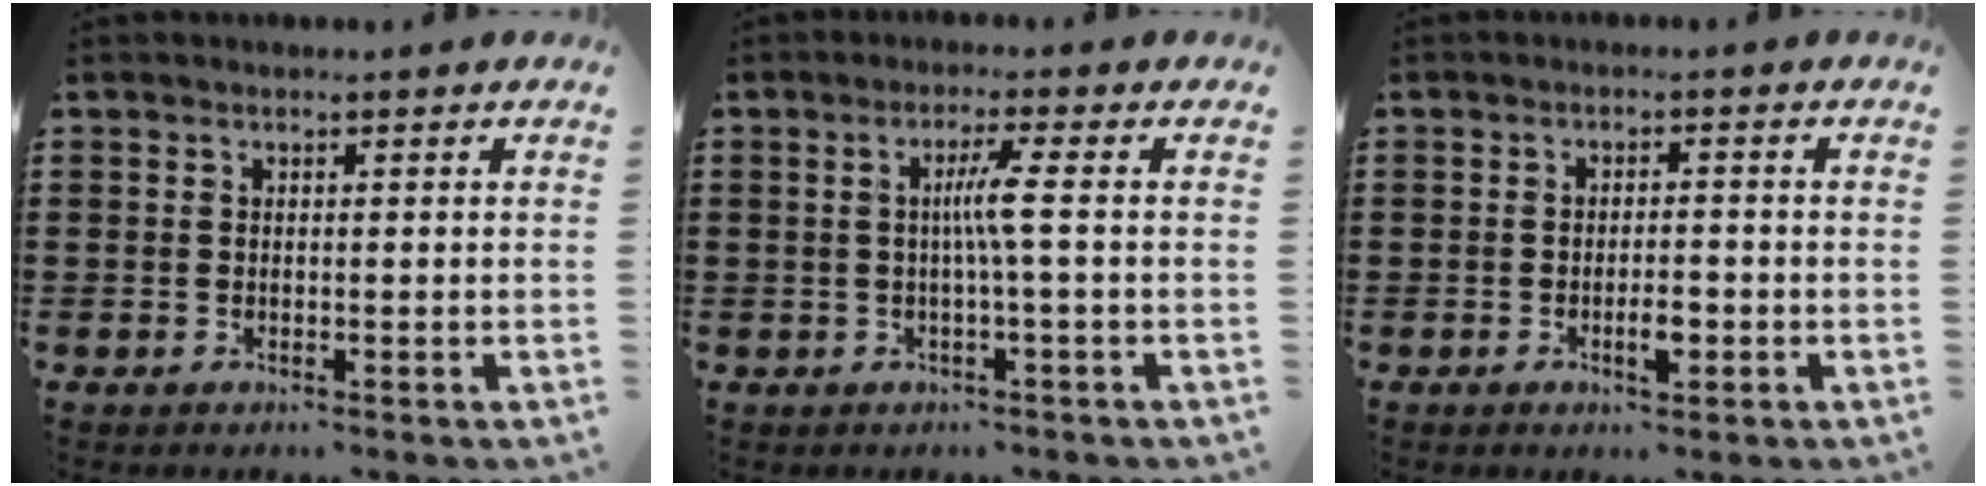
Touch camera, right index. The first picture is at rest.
{"total": 4.0, "force": [-0.1, -0.6, 4.0], "torque": [-0.074, -0.007, -0.009]}
{"total": 3.1, "force": [-1.2, 1.1, 2.7], "torque": [-0.048, 0.003, -0.020]}